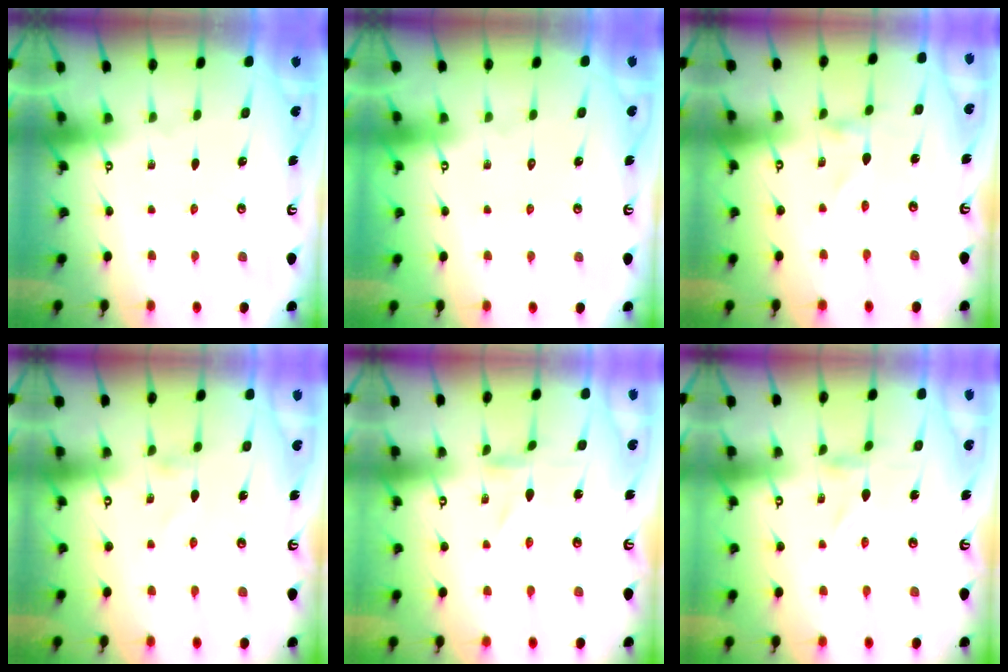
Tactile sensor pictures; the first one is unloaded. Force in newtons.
{"total": 1.7, "press": 1.7, "slide": 0.1}
{"total": 0.0}
{"total": 0.6, "press": 0.6, "slide": 0.2}
{"total": 0.0}
{"total": 0.0}